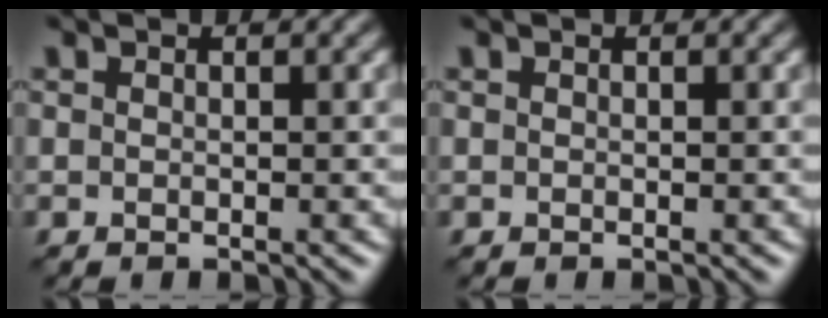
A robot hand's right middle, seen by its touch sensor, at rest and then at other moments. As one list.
[{"total": 0.0}]